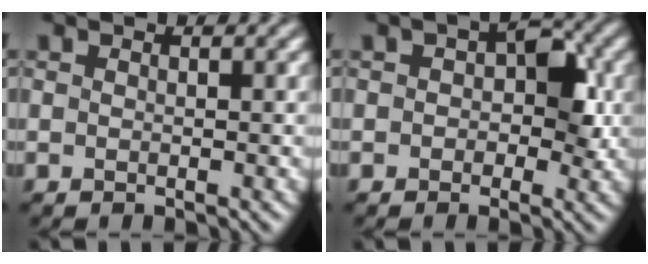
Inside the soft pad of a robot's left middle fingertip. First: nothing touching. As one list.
[{"total": 3.8, "force": [0.6, 2.4, 2.9], "torque": [-0.028, 0.005, -0.002]}]